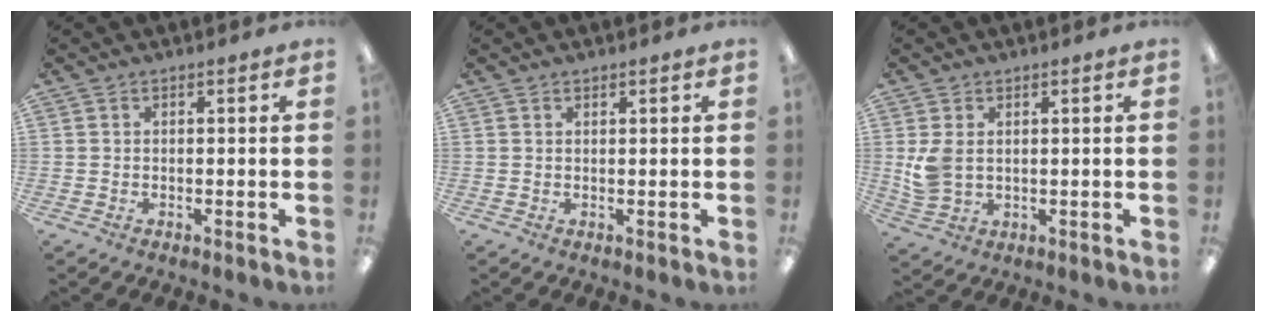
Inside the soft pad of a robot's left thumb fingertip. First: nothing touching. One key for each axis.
{"total": 0.6, "fx": 0.6, "fy": 0.2, "fz": 0.1, "tx": -0.002, "ty": 0.000, "tz": 0.011}
{"total": 5.5, "fx": 1.2, "fy": 3.8, "fz": 3.8, "tx": -0.080, "ty": -0.001, "tz": 0.022}